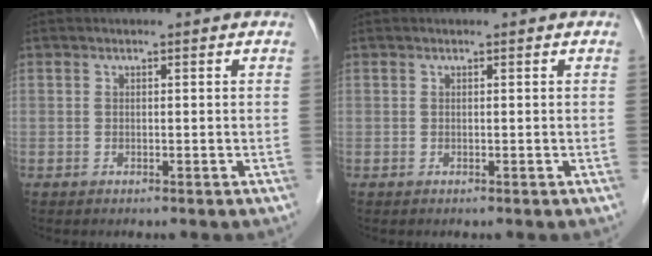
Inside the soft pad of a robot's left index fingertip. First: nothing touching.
{"total": 0.0}